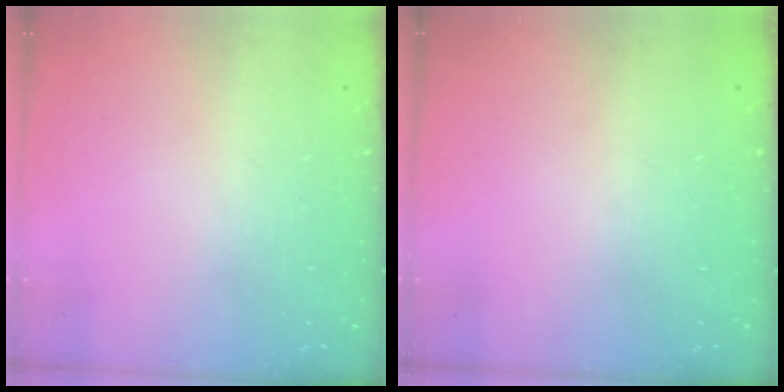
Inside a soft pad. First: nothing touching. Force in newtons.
{"total": 0.0}